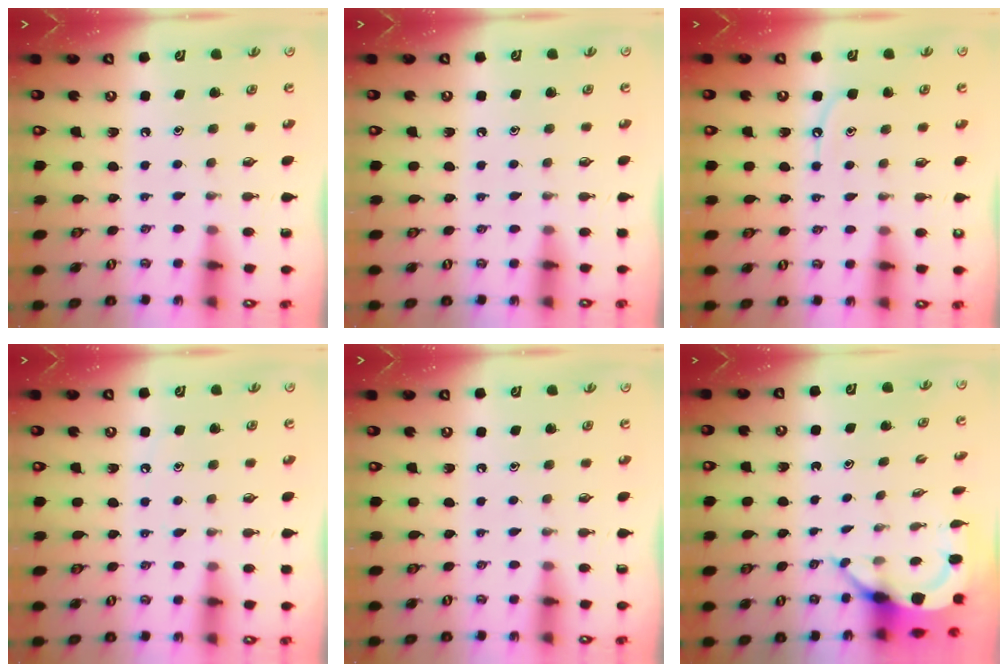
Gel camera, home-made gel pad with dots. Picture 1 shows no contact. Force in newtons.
{"total": 4.2, "press": 4.1, "slide": 0.6}
{"total": 5.5, "press": 5.5, "slide": 0.5}
{"total": 5.9, "press": 5.9, "slide": 0.9}
{"total": 0.0}
{"total": 5.2, "press": 5.1, "slide": 0.5}